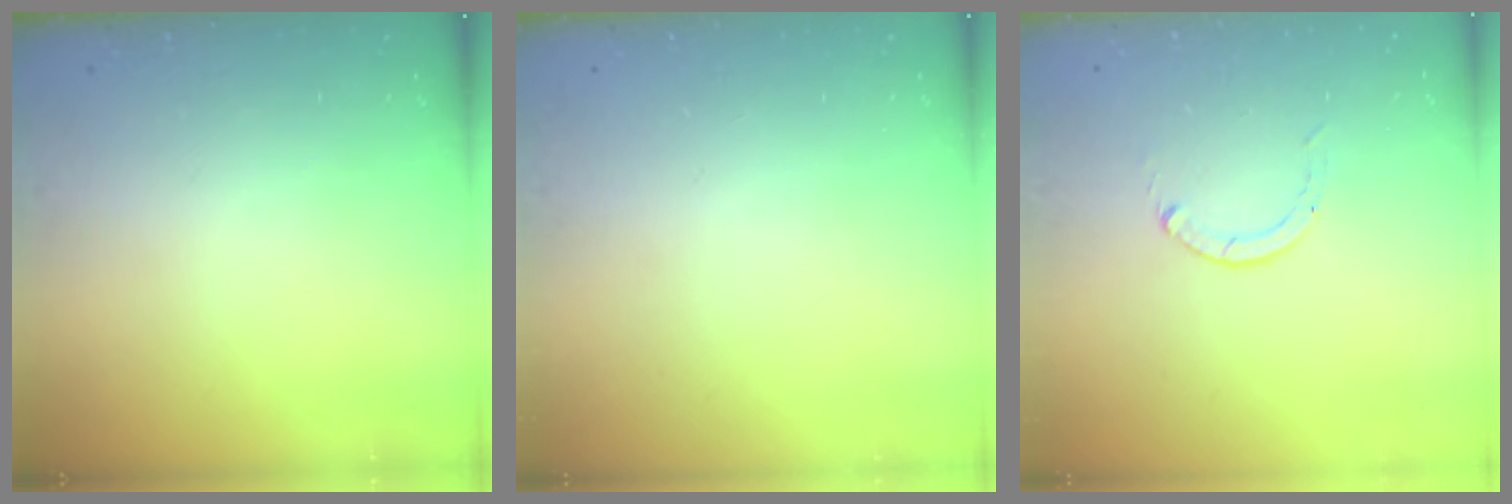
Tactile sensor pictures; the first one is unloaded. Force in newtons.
{"total": 0.0}
{"total": 0.0}